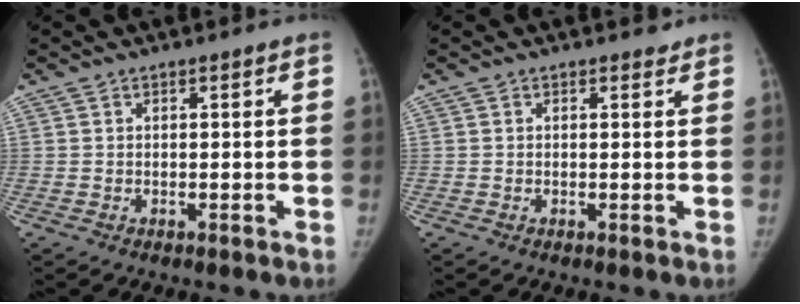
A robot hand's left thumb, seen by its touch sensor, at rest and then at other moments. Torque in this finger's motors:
{"motor_torque": [1.50, 0.73, 0.39, -0.04, 0.03]}